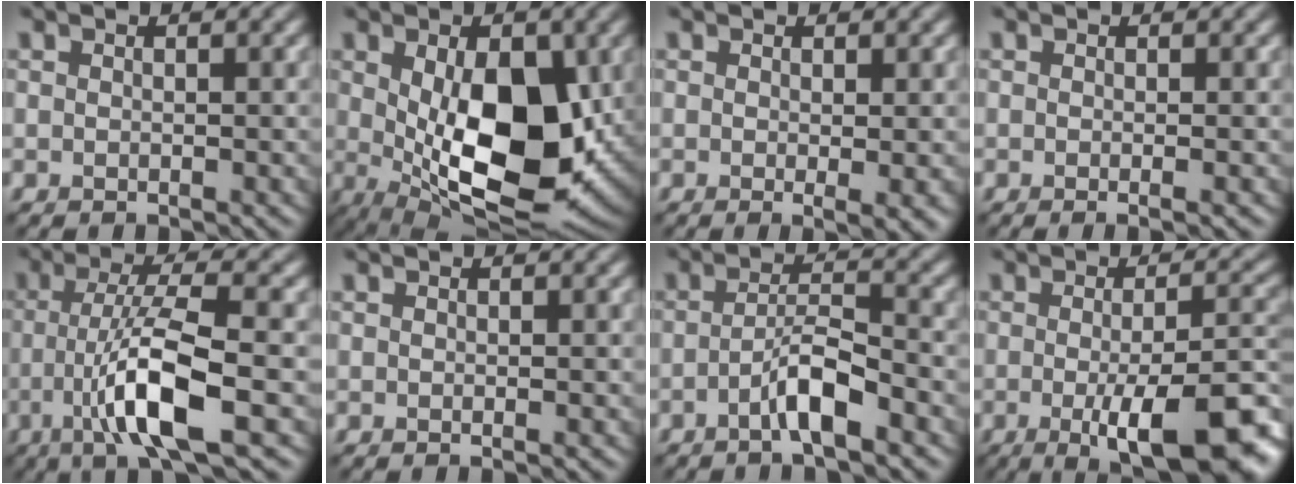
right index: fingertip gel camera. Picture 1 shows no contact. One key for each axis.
{"total": 12.3, "fx": -0.5, "fy": 6.6, "fz": 10.4, "tx": -0.162, "ty": -0.030, "tz": 0.012}
{"total": 2.1, "fx": -0.3, "fy": 0.3, "fz": 2.1, "tx": -0.029, "ty": -0.010, "tz": -0.002}
{"total": 1.4, "fx": -0.3, "fy": 0.4, "fz": 1.3, "tx": -0.014, "ty": -0.007, "tz": -0.007}
{"total": 8.0, "fx": -2.1, "fy": 1.6, "fz": 7.5, "tx": -0.131, "ty": 0.005, "tz": -0.040}
{"total": 0.0}
{"total": 3.7, "fx": -1.9, "fy": 0.6, "fz": 3.1, "tx": -0.056, "ty": 0.013, "tz": -0.040}
{"total": 11.2, "fx": -3.9, "fy": 3.2, "fz": 10.0, "tx": -0.142, "ty": -0.013, "tz": -0.053}